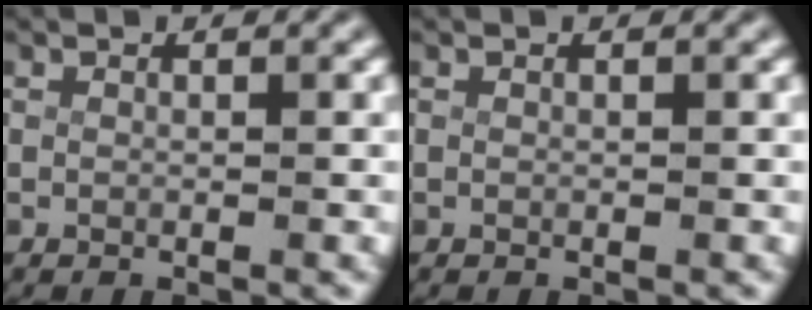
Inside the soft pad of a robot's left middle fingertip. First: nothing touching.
{"total": 0.0}